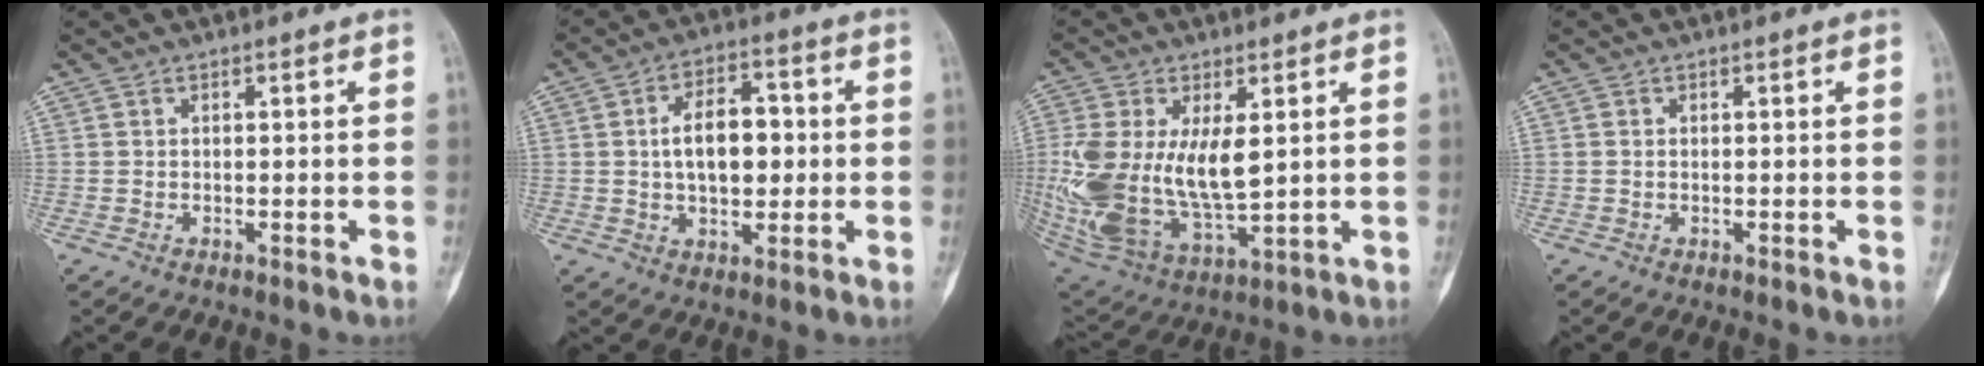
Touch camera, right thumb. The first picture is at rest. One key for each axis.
{"total": 10.8, "fx": 0.6, "fy": 6.4, "fz": 8.7, "tx": -0.119, "ty": 0.014, "tz": 0.010}
{"total": 20.8, "fx": 1.9, "fy": 10.9, "fz": 17.6, "tx": -0.373, "ty": -0.030, "tz": 0.052}
{"total": 0.5, "fx": 0.0, "fy": 0.4, "fz": 0.3, "tx": -0.005, "ty": 0.001, "tz": -0.002}